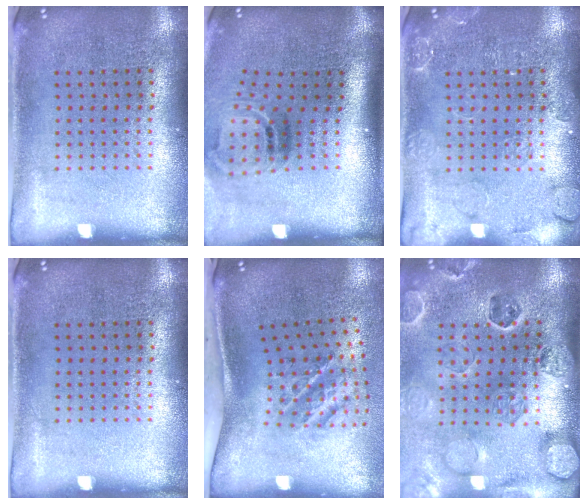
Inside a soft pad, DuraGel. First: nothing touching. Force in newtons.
{"total": 2.0, "press": 1.2, "slide": 1.6}
{"total": 2.5, "press": 2.5, "slide": 0.4}
{"total": 0.0}
{"total": 2.2, "press": 1.2, "slide": 1.8}
{"total": 2.7, "press": 2.7, "slide": 0.3}